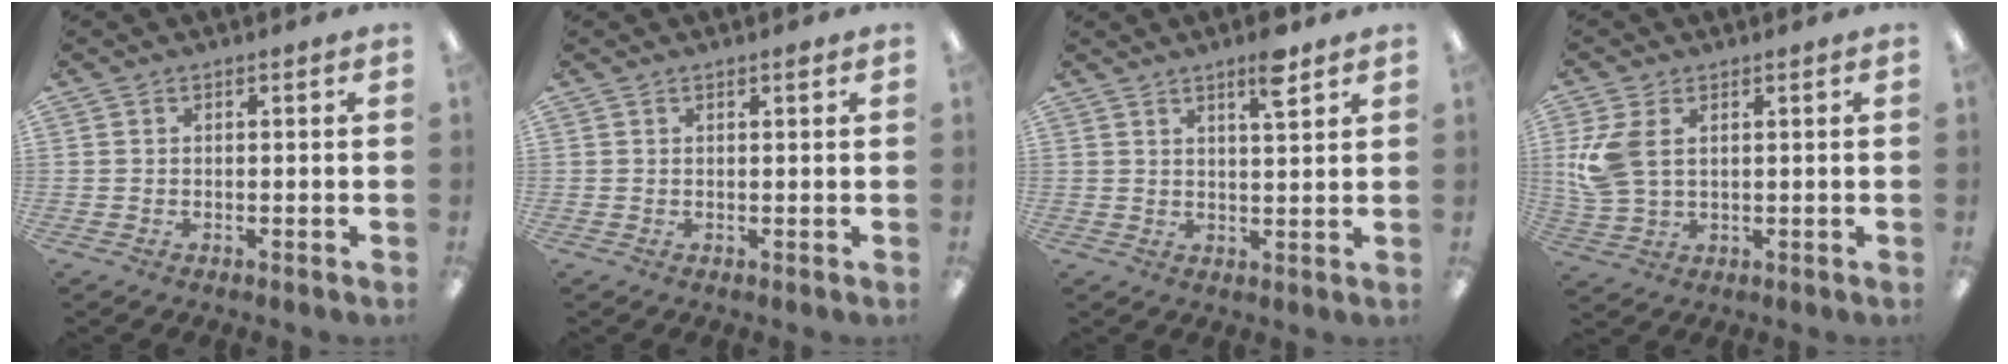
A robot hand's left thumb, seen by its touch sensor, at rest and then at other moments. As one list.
[{"total": 1.0, "force": [0.8, 0.2, 0.6], "torque": [-0.005, -0.004, 0.012]}, {"total": 6.5, "force": [4.3, 1.4, 4.6], "torque": [-0.069, -0.016, 0.067]}, {"total": 7.7, "force": [2.1, 4.9, 5.6], "torque": [-0.134, -0.001, 0.038]}]